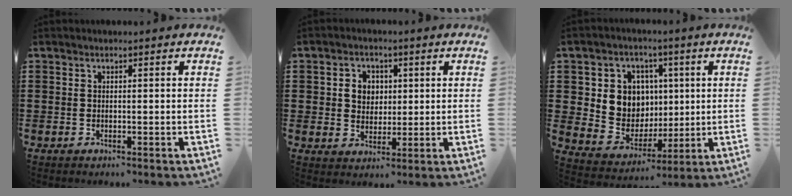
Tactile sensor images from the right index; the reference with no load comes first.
{"total": 3.8, "force": [0.7, 3.4, 1.7], "torque": [-0.047, 0.013, 0.008]}
{"total": 8.3, "force": [1.8, 7.7, 2.4], "torque": [-0.073, -0.003, 0.037]}